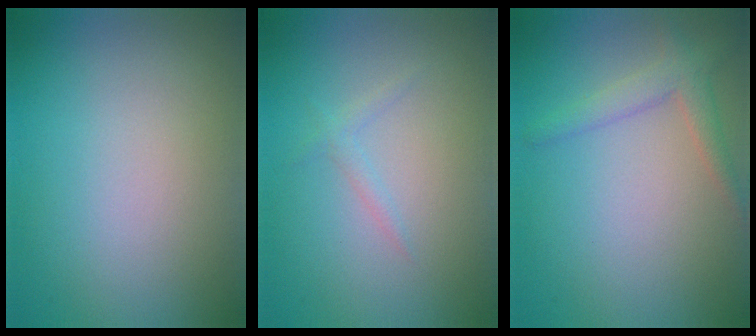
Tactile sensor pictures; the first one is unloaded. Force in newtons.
{"total": 0.8, "press": 0.8, "slide": 0.0}
{"total": 2.3, "press": 2.3, "slide": 0.1}